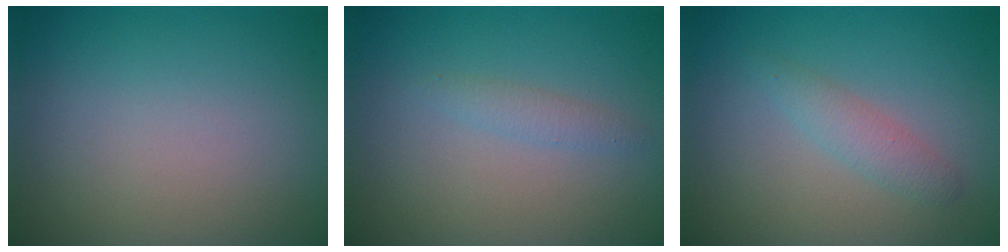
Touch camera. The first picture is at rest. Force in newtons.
{"total": 1.2, "press": 1.2, "slide": 0.0}
{"total": 1.8, "press": 1.8, "slide": 0.0}